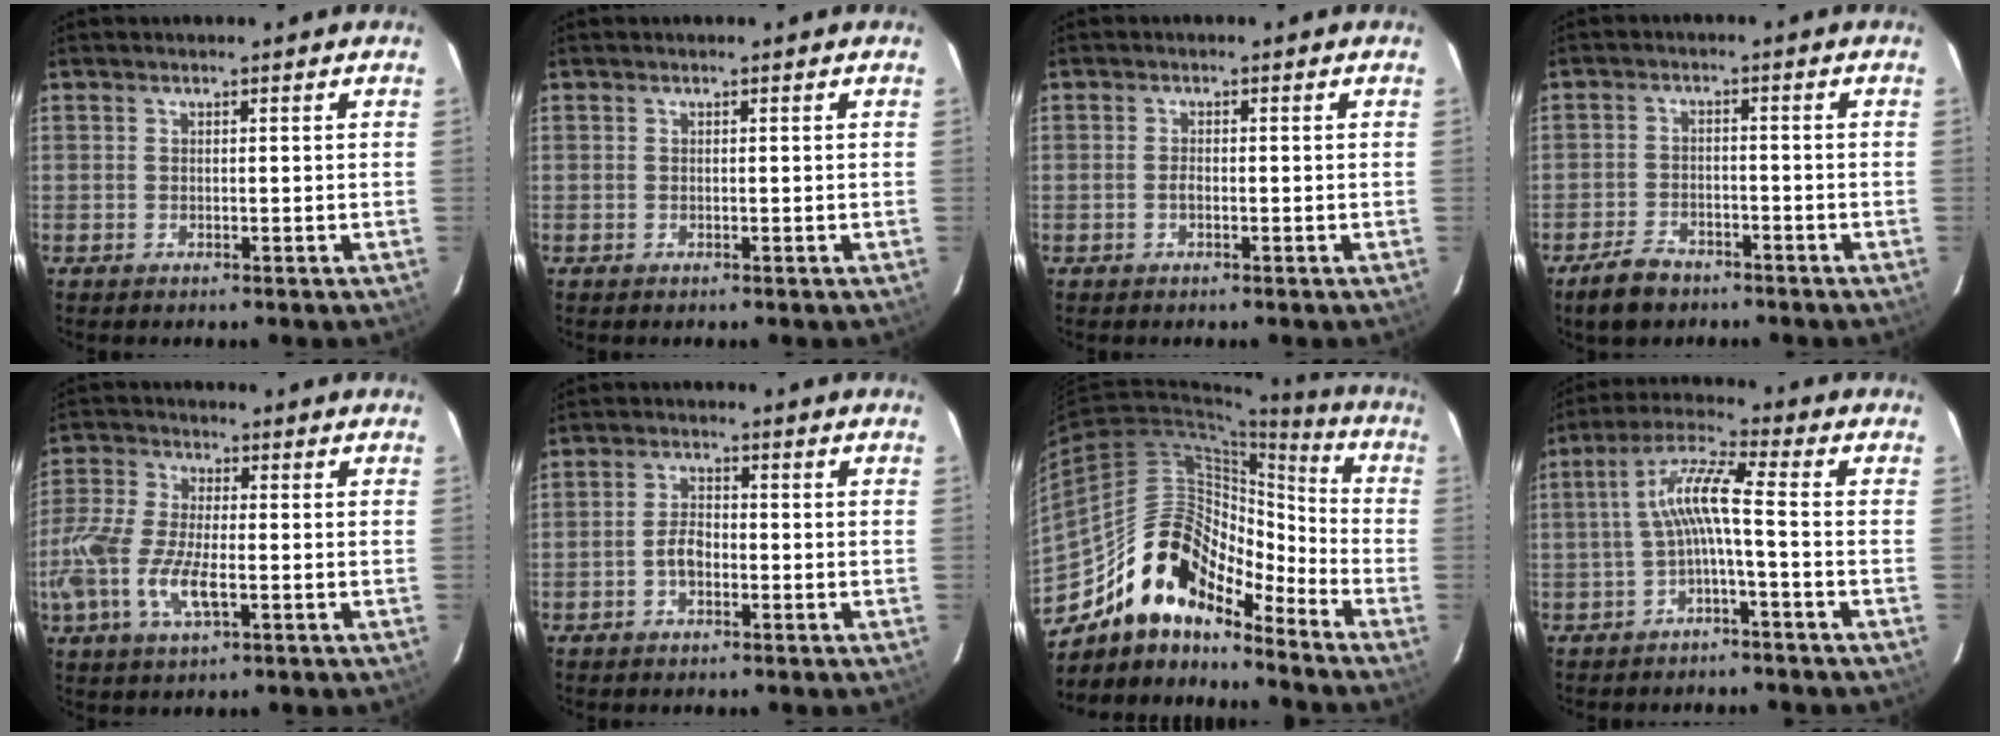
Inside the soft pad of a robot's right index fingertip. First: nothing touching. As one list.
[{"total": 0.0}, {"total": 1.2, "force": [-0.4, 0.6, 0.9], "torque": [-0.019, 0.002, -0.009]}, {"total": 6.3, "force": [-4.8, 3.3, 2.4], "torque": [-0.069, 0.004, -0.079]}, {"total": 12.9, "force": [-3.9, 5.1, 11.2], "torque": [-0.250, -0.009, -0.080]}, {"total": 3.7, "force": [-1.4, 2.1, 2.7], "torque": [-0.055, 0.008, -0.025]}, {"total": 16.2, "force": [-12.4, 7.4, 7.4], "torque": [-0.132, 0.031, -0.227]}, {"total": 7.3, "force": [-1.7, 0.3, 7.1], "torque": [-0.161, 0.019, -0.031]}]